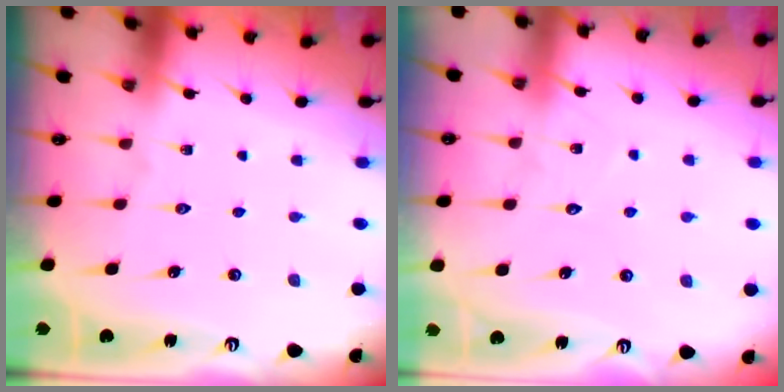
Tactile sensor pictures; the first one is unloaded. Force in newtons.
{"total": 5.4, "press": 5.4, "slide": 0.6}